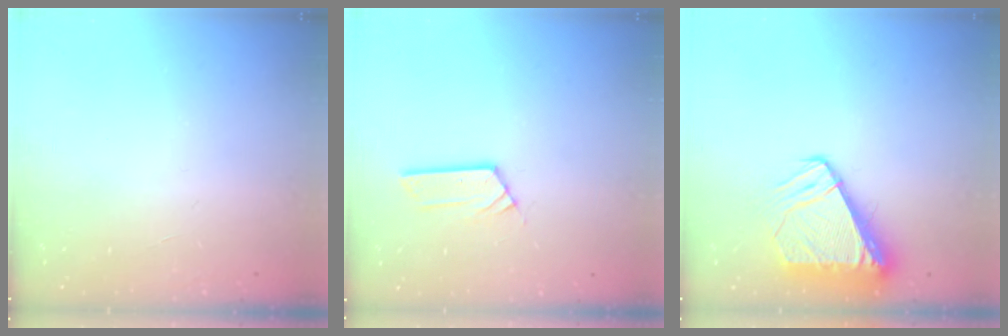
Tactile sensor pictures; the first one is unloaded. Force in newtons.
{"total": 4.7, "press": 4.7, "slide": 0.2}
{"total": 9.1, "press": 9.1, "slide": 1.1}